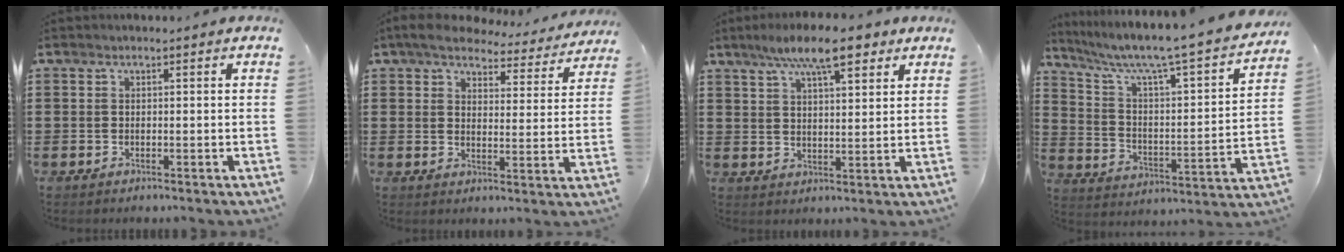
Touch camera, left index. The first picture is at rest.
{"total": 5.1, "force": [4.8, 1.1, 1.5], "torque": [-0.055, -0.027, 0.082]}
{"total": 9.3, "force": [6.5, 2.4, 6.2], "torque": [-0.119, -0.006, 0.112]}
{"total": 5.8, "force": [4.8, 0.2, 3.3], "torque": [-0.089, -0.049, 0.070]}